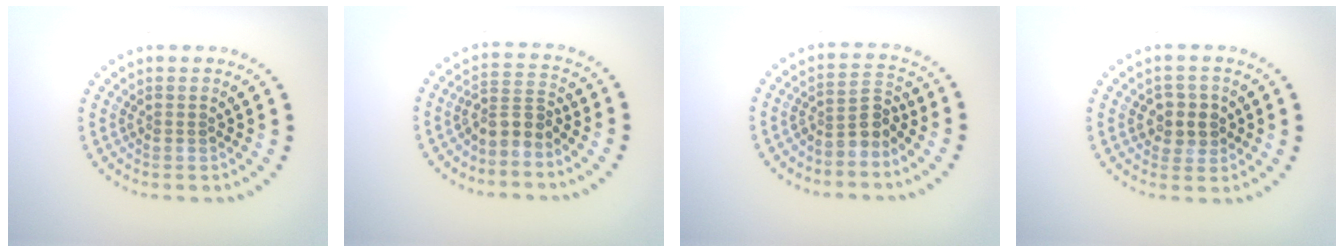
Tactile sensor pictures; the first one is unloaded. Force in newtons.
{"total": 2.6, "press": 1.9, "slide": 1.8}
{"total": 2.7, "press": 2.0, "slide": 1.8}
{"total": 2.8, "press": 2.7, "slide": 0.8}